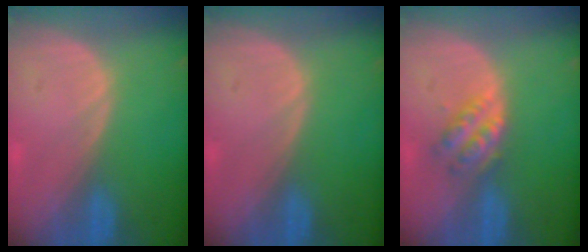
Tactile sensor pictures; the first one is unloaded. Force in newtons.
{"total": 0.0}
{"total": 4.7, "press": 4.2, "slide": 2.2}